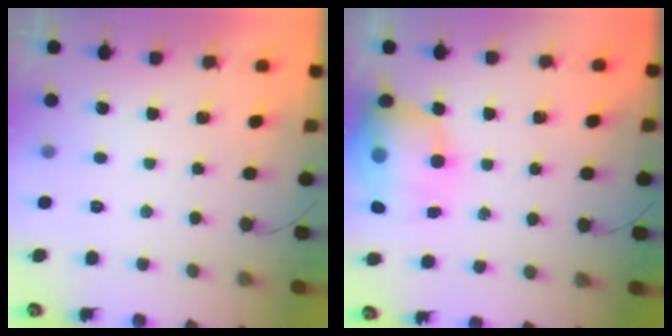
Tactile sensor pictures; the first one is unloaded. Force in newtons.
{"total": 15.8, "press": 15.3, "slide": 3.7}